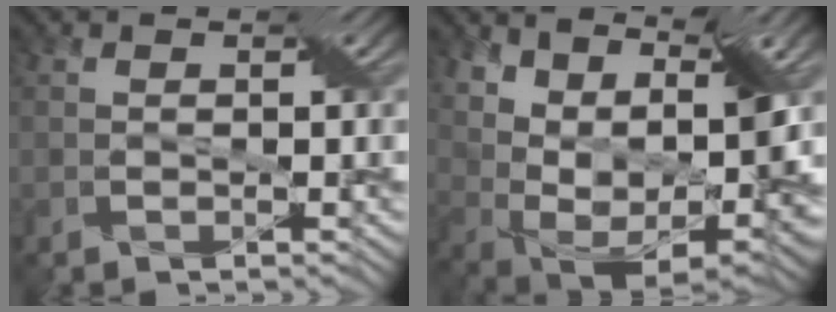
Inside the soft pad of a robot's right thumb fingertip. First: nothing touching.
{"total": 13.8, "force": [6.3, 6.4, 10.5], "torque": [-0.201, 0.027, 0.115]}